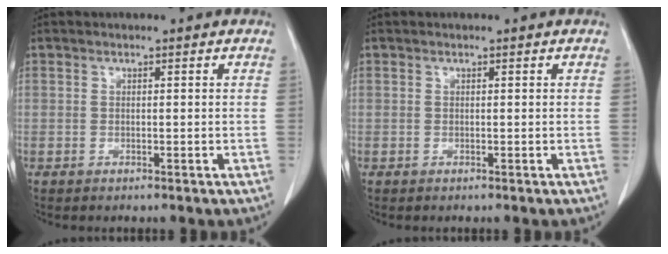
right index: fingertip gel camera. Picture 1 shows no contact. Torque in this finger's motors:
{"motor_torque": [0.11, 0.05, 0.02, 0.01]}